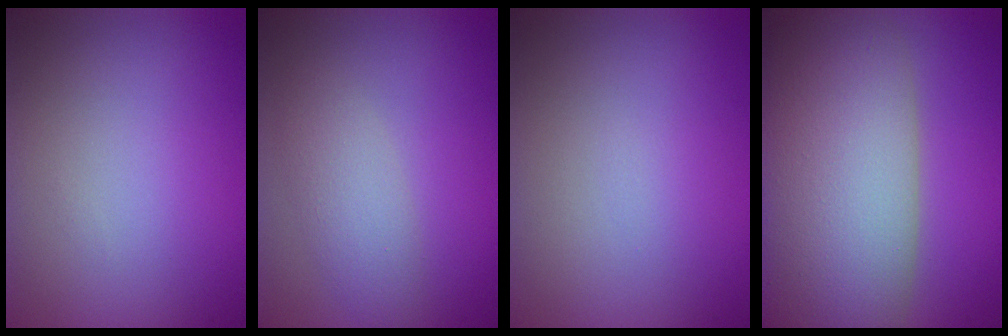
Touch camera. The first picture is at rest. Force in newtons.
{"total": 2.8, "press": 2.8, "slide": 0.1}
{"total": 0.0}
{"total": 13.7, "press": 13.7, "slide": 0.9}